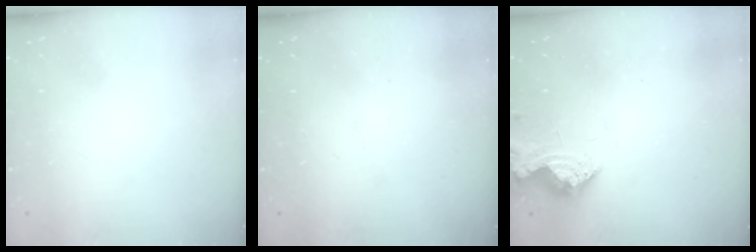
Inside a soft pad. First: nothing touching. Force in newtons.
{"total": 6.2, "press": 6.1, "slide": 0.8}
{"total": 8.9, "press": 8.9, "slide": 0.5}